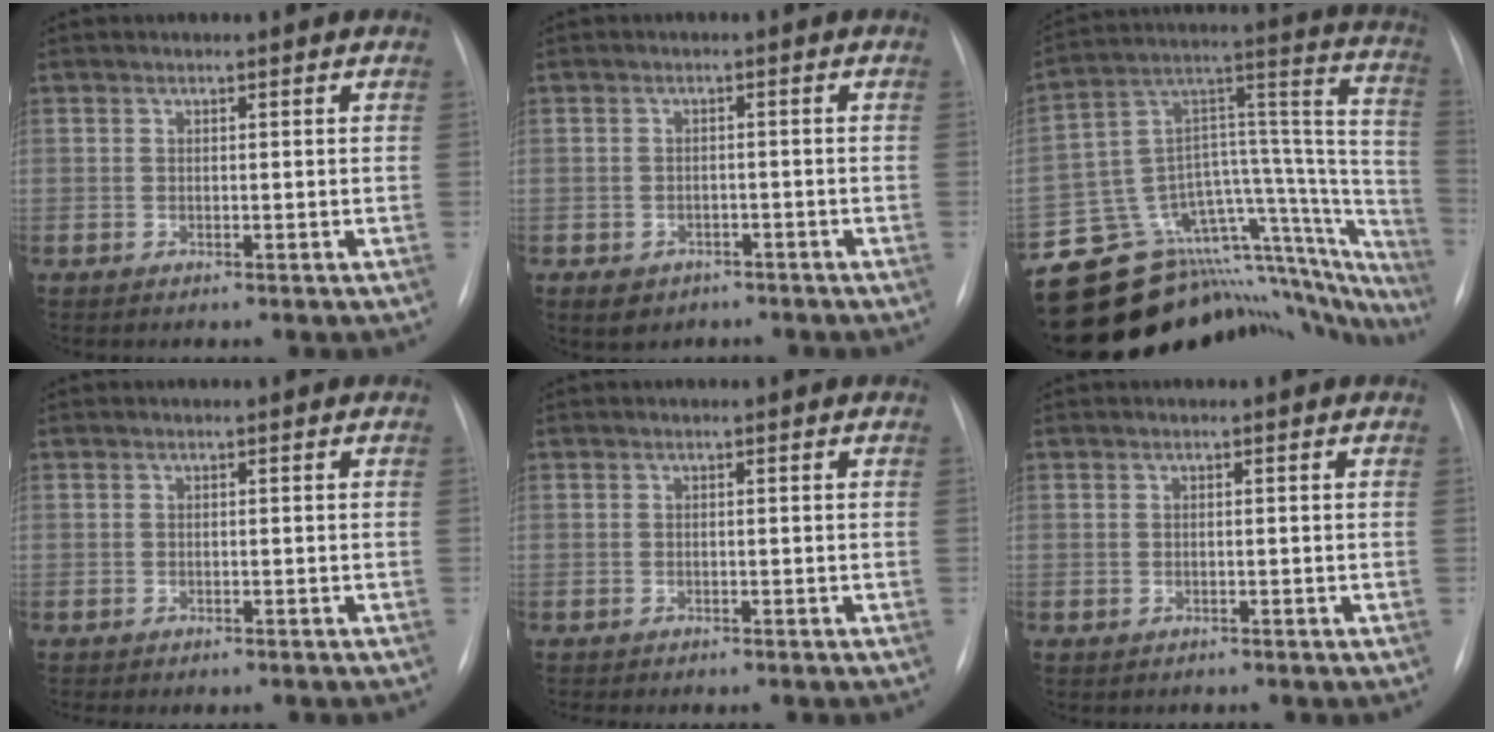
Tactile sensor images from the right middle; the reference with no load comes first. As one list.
[{"total": 4.6, "force": [-3.1, 3.2, 1.0], "torque": [-0.013, 0.004, -0.038]}, {"total": 32.2, "force": [-28.5, 10.1, 10.9], "torque": [-0.078, 0.065, -0.383]}, {"total": 2.1, "force": [-1.8, 0.7, 0.8], "torque": [-0.013, -0.003, -0.020]}, {"total": 2.7, "force": [-2.4, 0.6, 1.1], "torque": [-0.016, -0.005, -0.025]}, {"total": 0.8, "force": [-0.5, 0.5, 0.0], "torque": [-0.007, 0.002, -0.008]}]